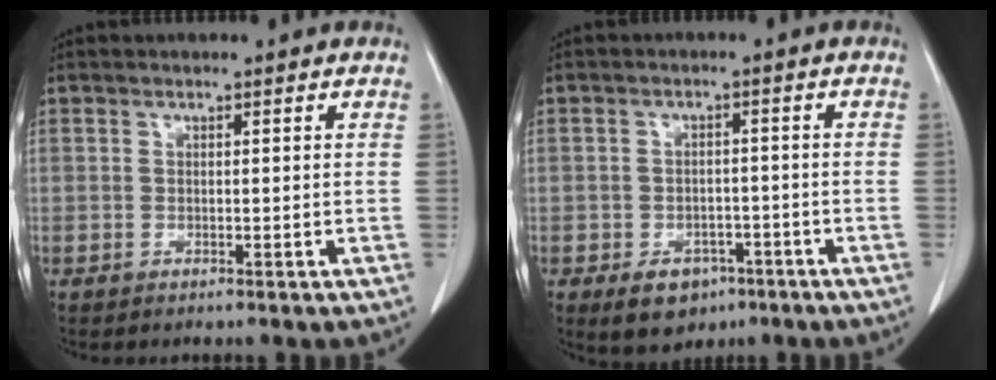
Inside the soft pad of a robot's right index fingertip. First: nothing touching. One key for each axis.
{"total": 6.1, "fx": -3.5, "fy": 4.1, "fz": 2.8, "tx": -0.042, "ty": 0.002, "tz": -0.043}